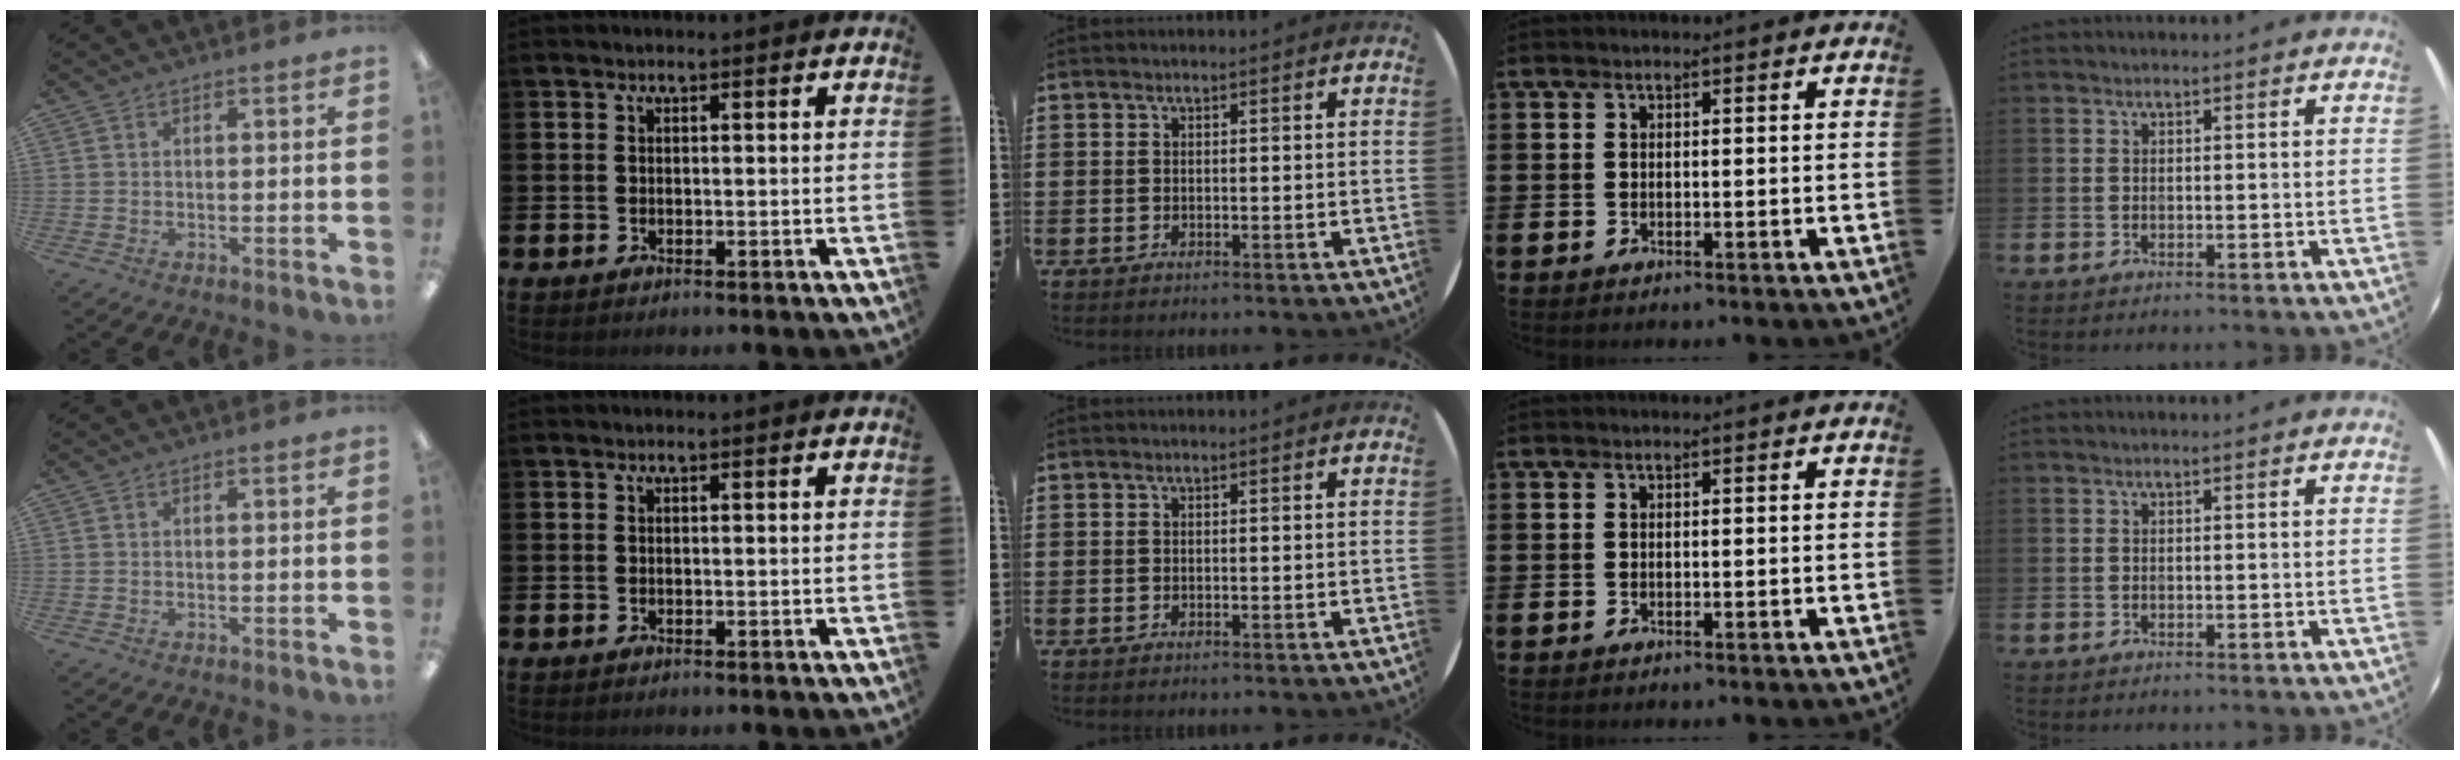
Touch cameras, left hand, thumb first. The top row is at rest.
{}